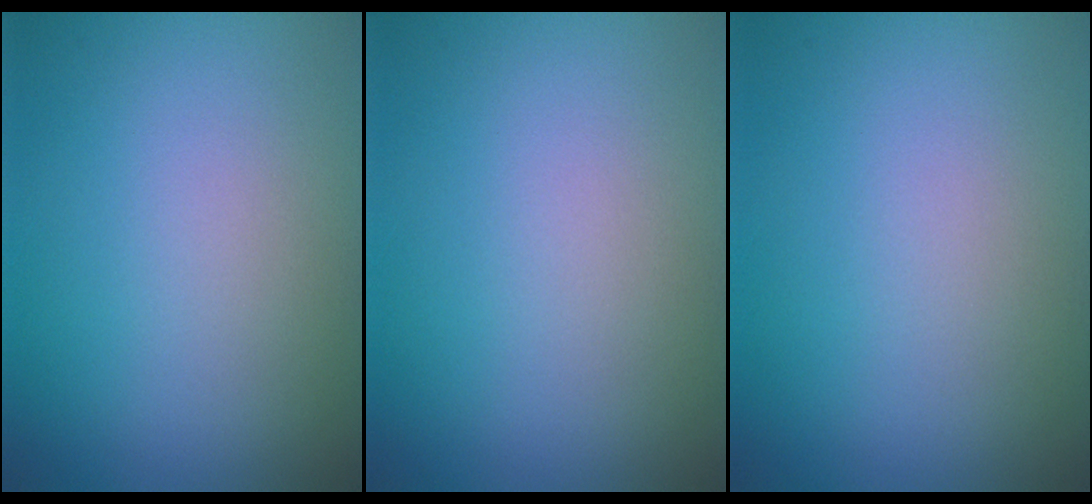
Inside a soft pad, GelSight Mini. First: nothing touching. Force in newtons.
{"total": 0.0}
{"total": 0.0}